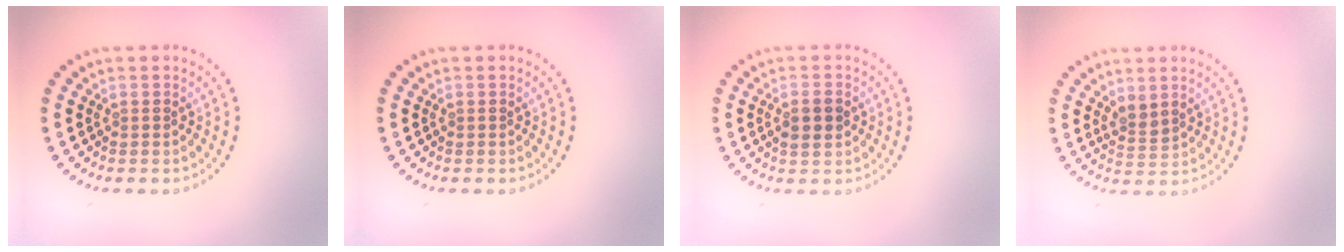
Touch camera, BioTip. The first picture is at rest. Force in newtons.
{"total": 0.0}
{"total": 2.1, "press": 2.0, "slide": 0.2}
{"total": 1.5, "press": 1.2, "slide": 0.9}